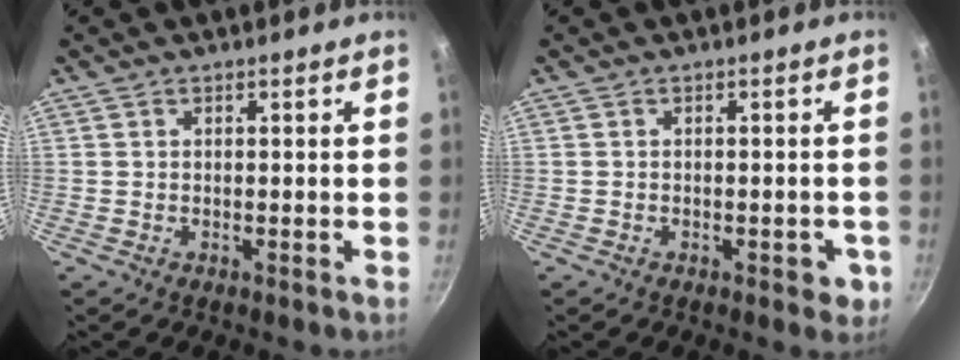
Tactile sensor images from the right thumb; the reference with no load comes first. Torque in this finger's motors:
{"motor_torque": [0.27, 0.66, -0.24, 0.08, 0.03]}